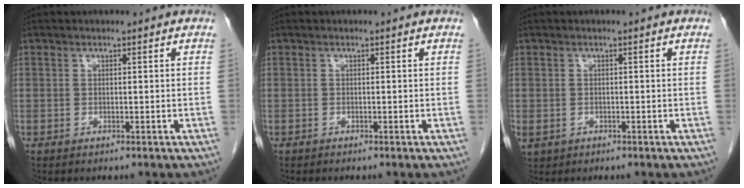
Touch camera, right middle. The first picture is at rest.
{"total": 0.0}
{"total": 2.0, "force": [-0.8, 1.6, 0.9], "torque": [-0.021, -0.001, -0.005]}